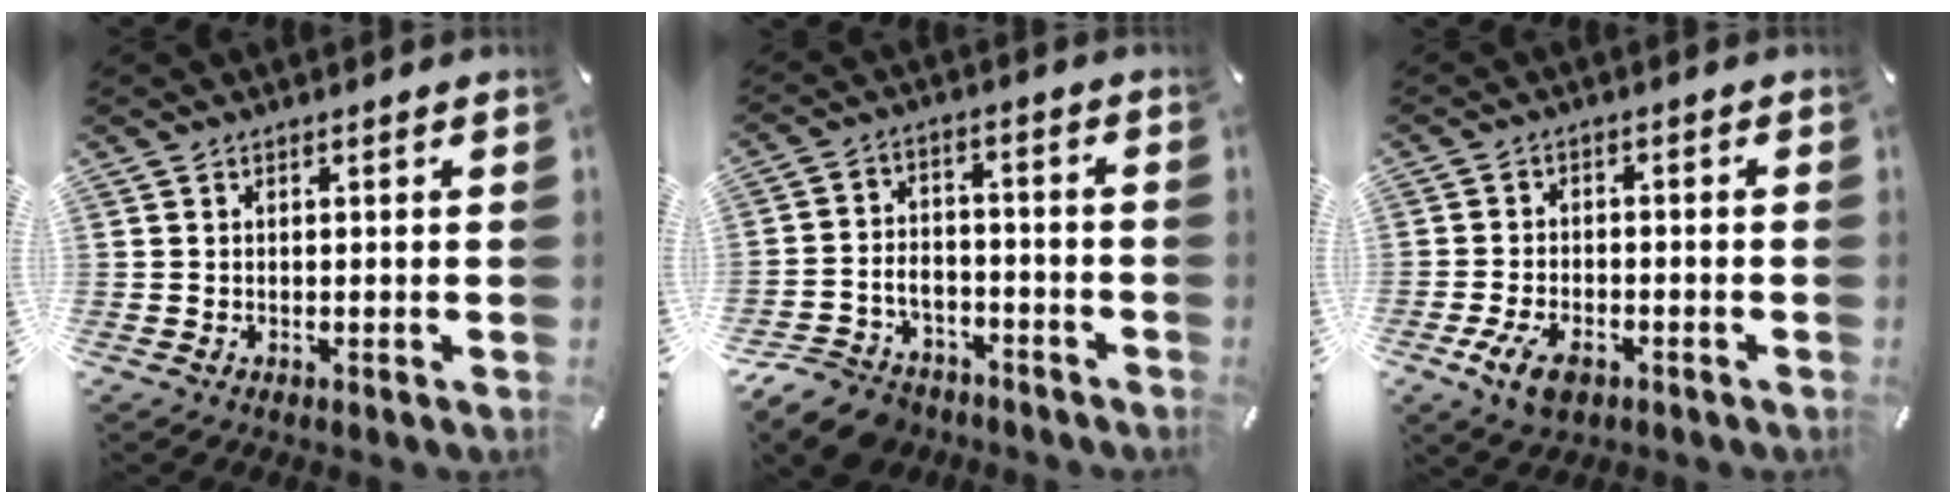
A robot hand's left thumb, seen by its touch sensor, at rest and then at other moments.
{"total": 10.0, "force": [-7.1, 6.1, 3.3], "torque": [-0.057, 0.047, -0.131]}
{"total": 7.1, "force": [-3.5, 4.2, 4.5], "torque": [-0.100, 0.010, -0.065]}